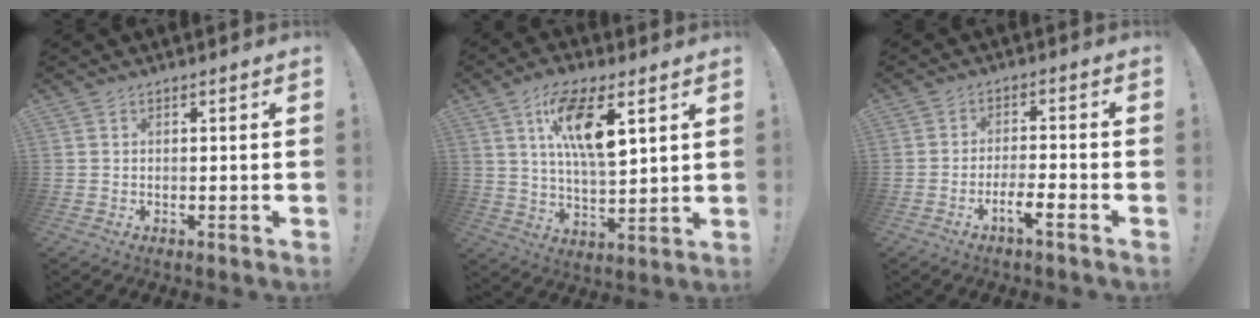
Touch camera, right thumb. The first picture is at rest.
{"total": 14.3, "force": [6.2, 5.4, 11.7], "torque": [-0.197, -0.012, 0.104]}
{"total": 6.2, "force": [-3.7, 0.8, 4.9], "torque": [-0.084, 0.010, -0.065]}